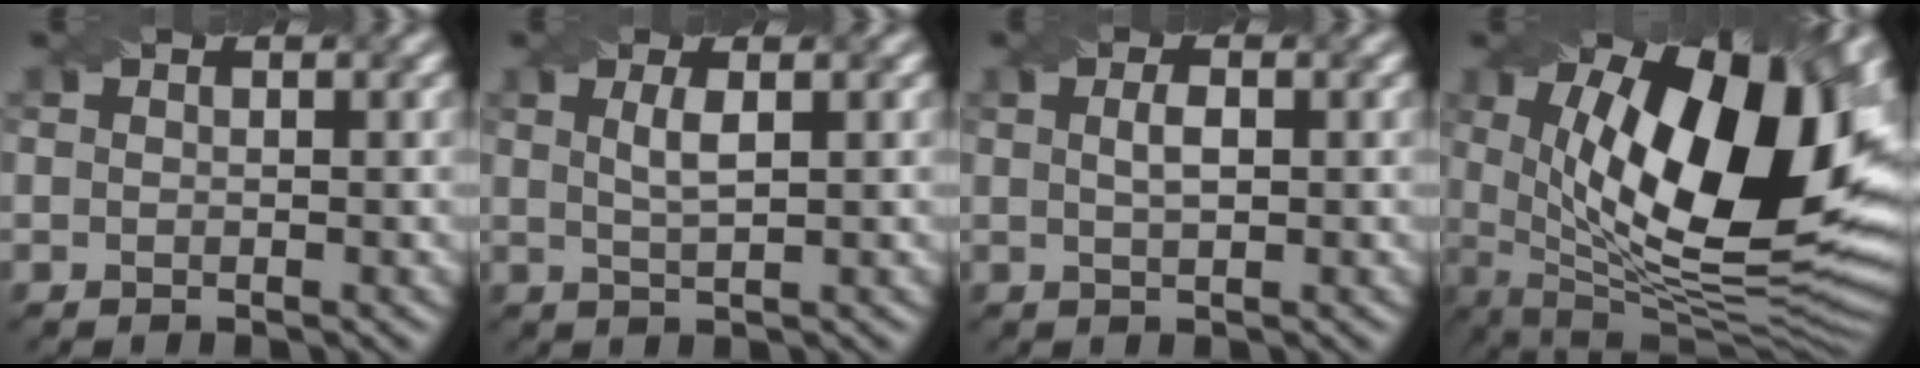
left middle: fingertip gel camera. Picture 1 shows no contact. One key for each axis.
{"total": 1.9, "fx": 0.4, "fy": 0.4, "fz": 1.8, "tx": -0.033, "ty": 0.000, "tz": 0.010}
{"total": 1.5, "fx": 0.1, "fy": 0.5, "fz": 1.4, "tx": -0.027, "ty": 0.002, "tz": 0.004}
{"total": 17.6, "fx": 3.6, "fy": 7.7, "fz": 15.4, "tx": -0.217, "ty": -0.007, "tz": 0.057}